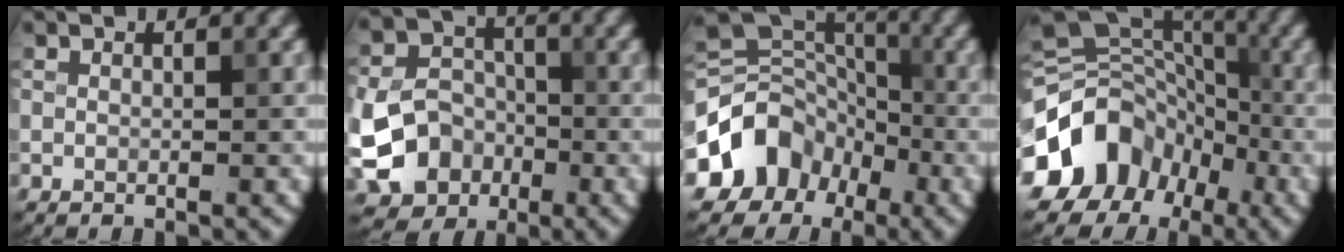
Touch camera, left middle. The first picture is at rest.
{"total": 11.0, "force": [-3.8, 9.4, 4.3], "torque": [-0.072, -0.033, -0.083]}
{"total": 8.6, "force": [-4.0, 6.8, 3.4], "torque": [-0.050, 0.016, -0.089]}
{"total": 12.8, "force": [-5.8, 10.1, 5.3], "torque": [-0.112, -0.006, -0.114]}